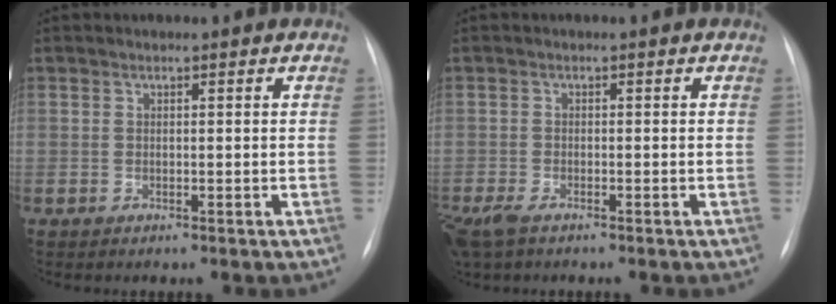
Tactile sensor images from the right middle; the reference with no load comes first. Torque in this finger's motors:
{"motor_torque": [0.96, -1.05, 0.29, 0.11]}